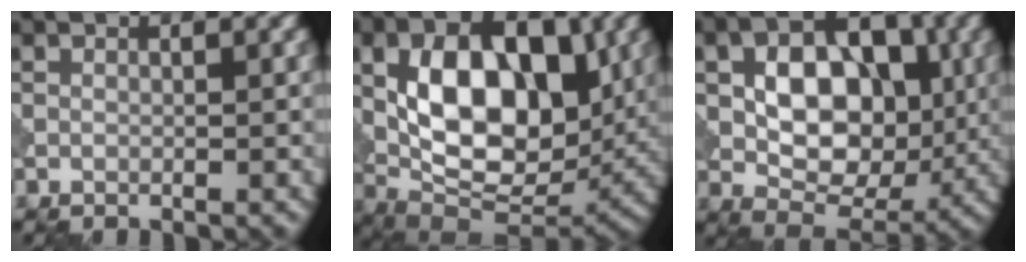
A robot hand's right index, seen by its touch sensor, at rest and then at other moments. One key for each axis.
{"total": 11.0, "fx": 1.4, "fy": 6.3, "fz": 8.9, "tx": -0.145, "ty": -0.001, "tz": 0.023}
{"total": 9.1, "fx": 0.7, "fy": 6.1, "fz": 6.6, "tx": -0.107, "ty": 0.001, "tz": 0.008}